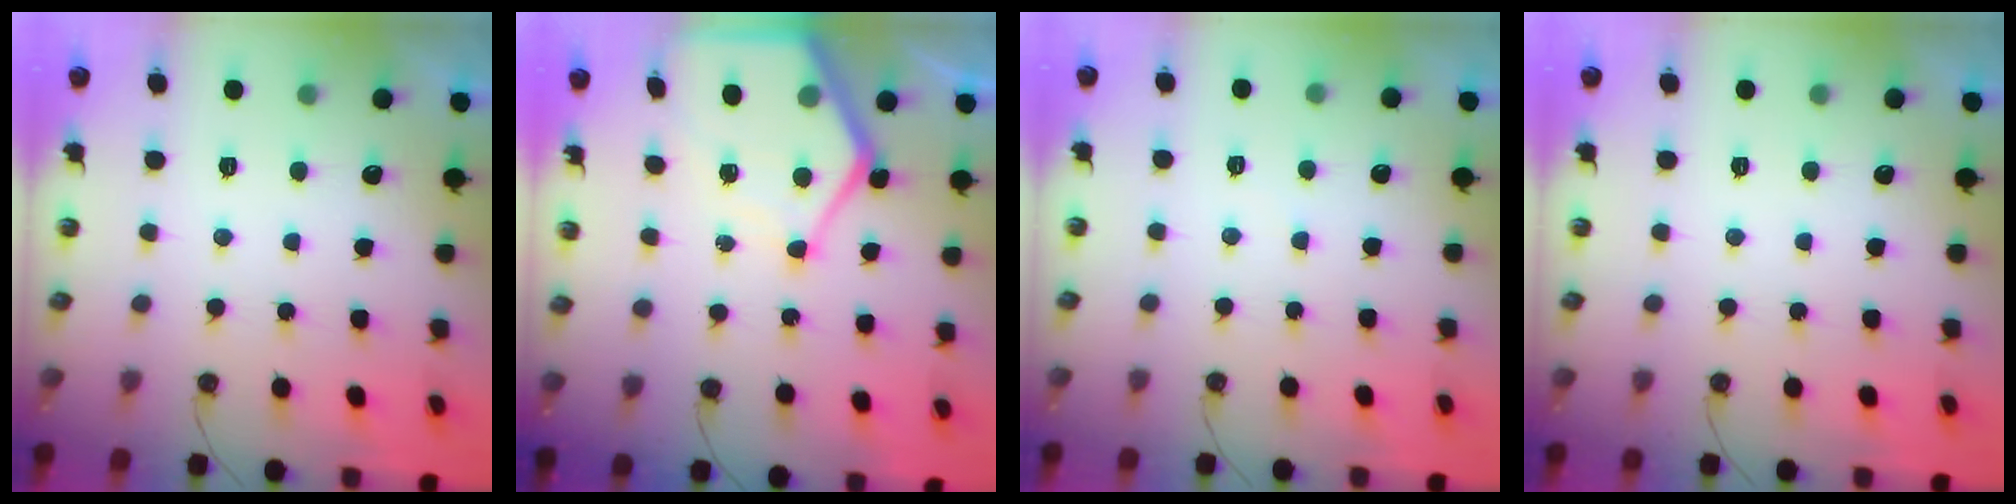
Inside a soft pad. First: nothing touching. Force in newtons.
{"total": 10.9, "press": 10.9, "slide": 0.7}
{"total": 2.8, "press": 2.7, "slide": 0.4}
{"total": 0.0}